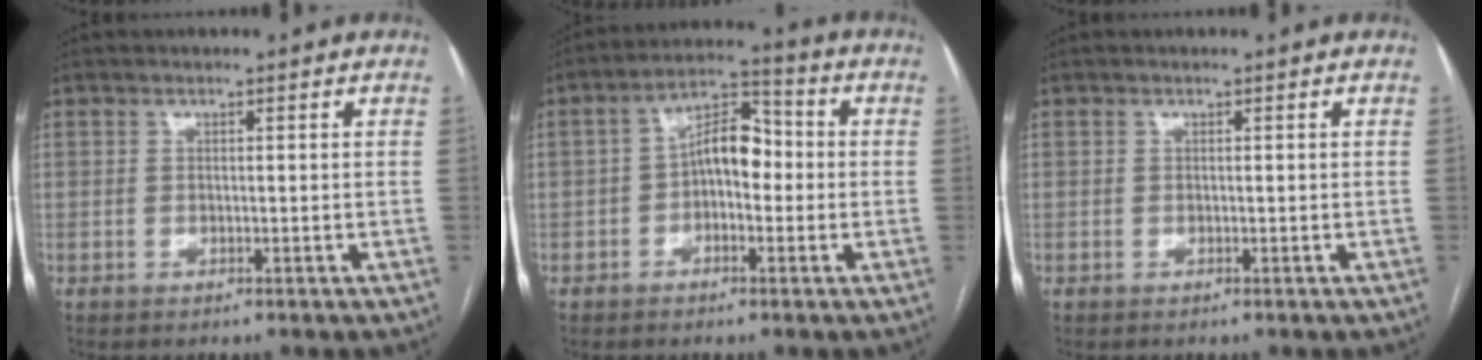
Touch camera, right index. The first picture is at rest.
{"total": 7.6, "force": [-0.5, 3.9, 6.5], "torque": [-0.109, 0.036, -0.014]}
{"total": 0.0}